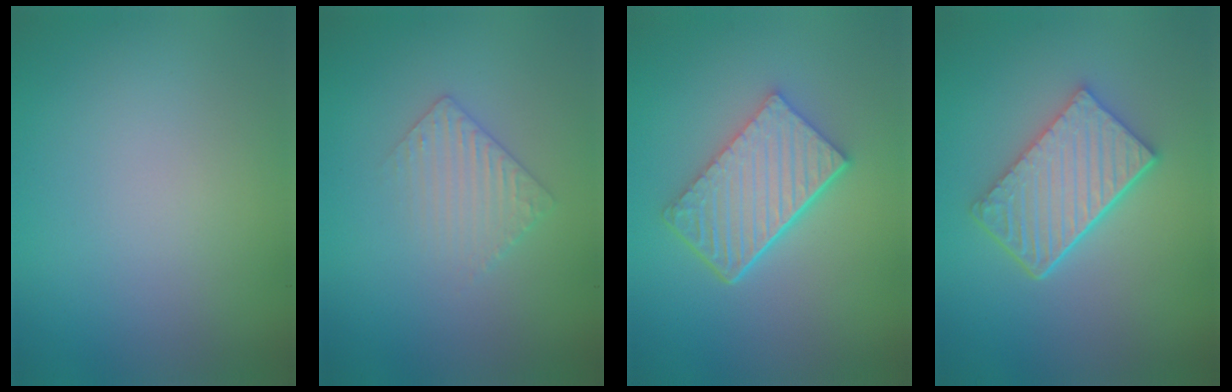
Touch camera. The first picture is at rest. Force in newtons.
{"total": 2.2, "press": 2.2, "slide": 0.5}
{"total": 6.1, "press": 4.3, "slide": 4.2}
{"total": 5.6, "press": 4.2, "slide": 3.7}